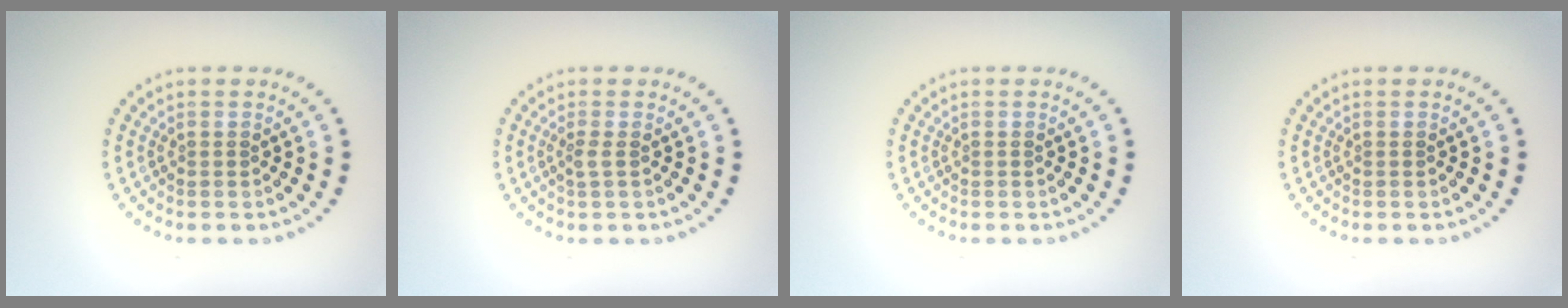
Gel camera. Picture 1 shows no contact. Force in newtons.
{"total": 1.0, "press": 0.8, "slide": 0.6}
{"total": 0.0}
{"total": 0.0}